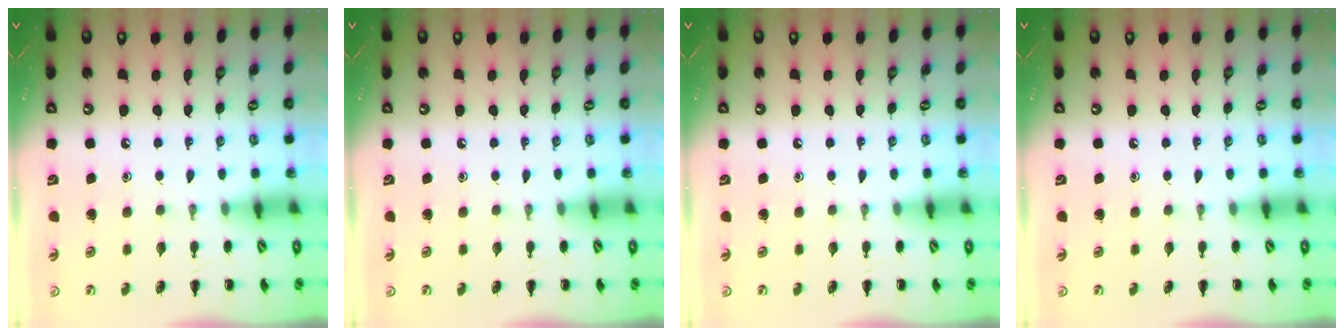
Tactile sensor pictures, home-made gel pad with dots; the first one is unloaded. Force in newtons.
{"total": 0.0}
{"total": 0.0}
{"total": 0.0}